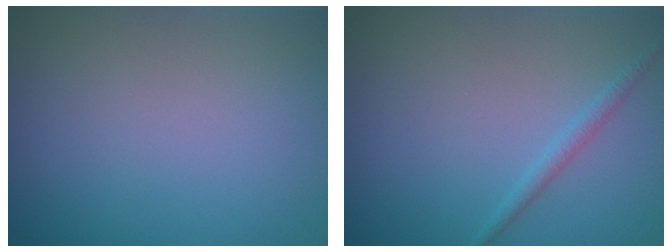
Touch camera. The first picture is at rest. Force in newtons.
{"total": 1.2, "press": 1.2, "slide": 0.0}